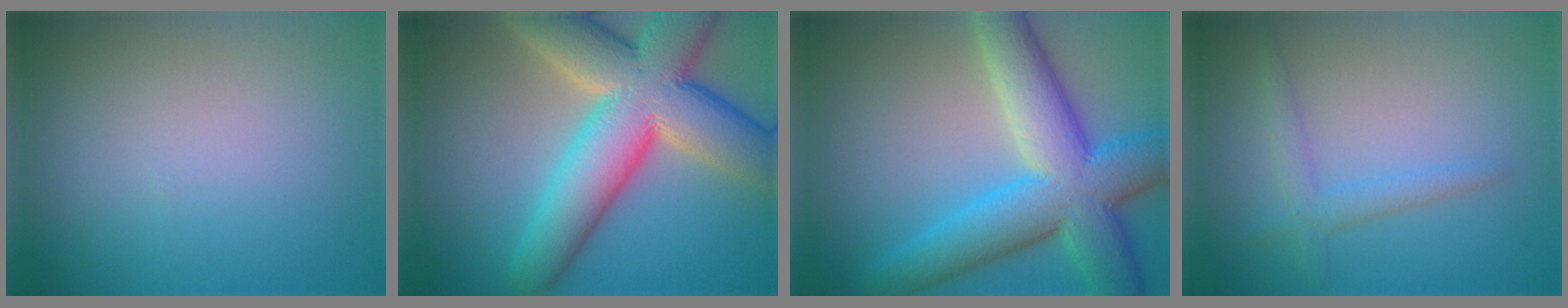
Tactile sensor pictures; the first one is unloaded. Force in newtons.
{"total": 13.0, "press": 12.9, "slide": 1.1}
{"total": 10.9, "press": 10.9, "slide": 0.5}
{"total": 3.0, "press": 3.0, "slide": 0.2}